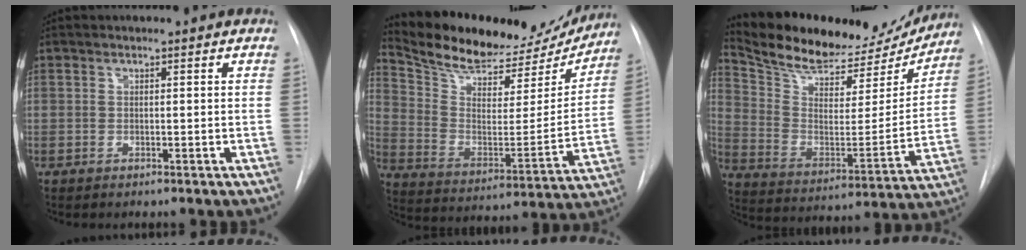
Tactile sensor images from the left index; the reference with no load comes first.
{"total": 23.7, "force": [21.6, 6.7, 7.2], "torque": [-0.123, -0.026, 0.316]}
{"total": 23.9, "force": [21.7, 6.7, 7.4], "torque": [-0.129, -0.026, 0.320]}